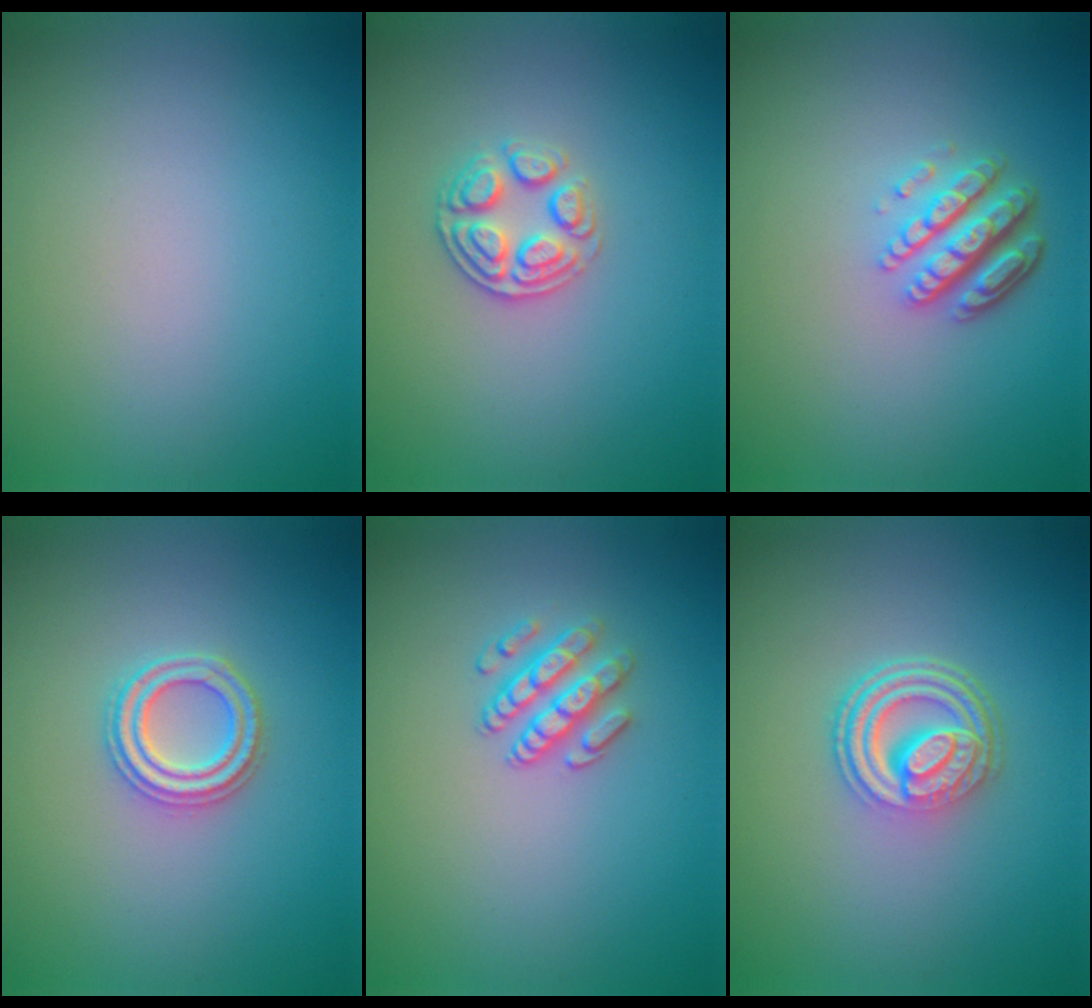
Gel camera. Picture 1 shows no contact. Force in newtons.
{"total": 2.6, "press": 2.5, "slide": 0.9}
{"total": 4.5, "press": 3.3, "slide": 3.1}
{"total": 2.4, "press": 2.4, "slide": 0.4}
{"total": 2.5, "press": 2.3, "slide": 0.9}
{"total": 4.9, "press": 3.5, "slide": 3.4}